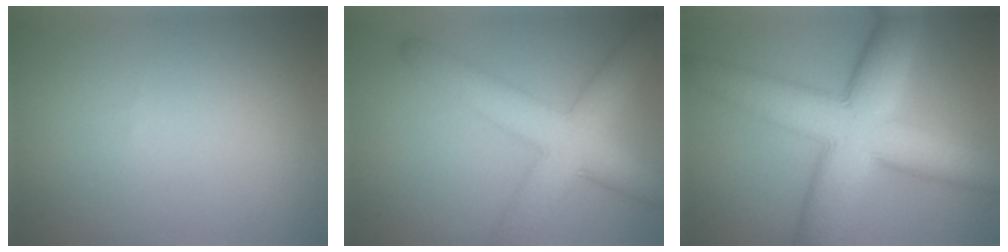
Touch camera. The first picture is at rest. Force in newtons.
{"total": 7.4, "press": 7.4, "slide": 0.2}
{"total": 11.1, "press": 11.1, "slide": 0.4}